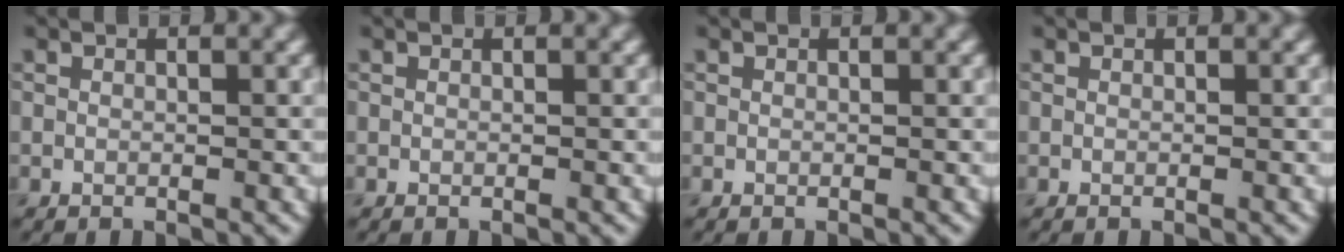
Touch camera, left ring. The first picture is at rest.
{"total": 0.0}
{"total": 0.0}
{"total": 0.0}